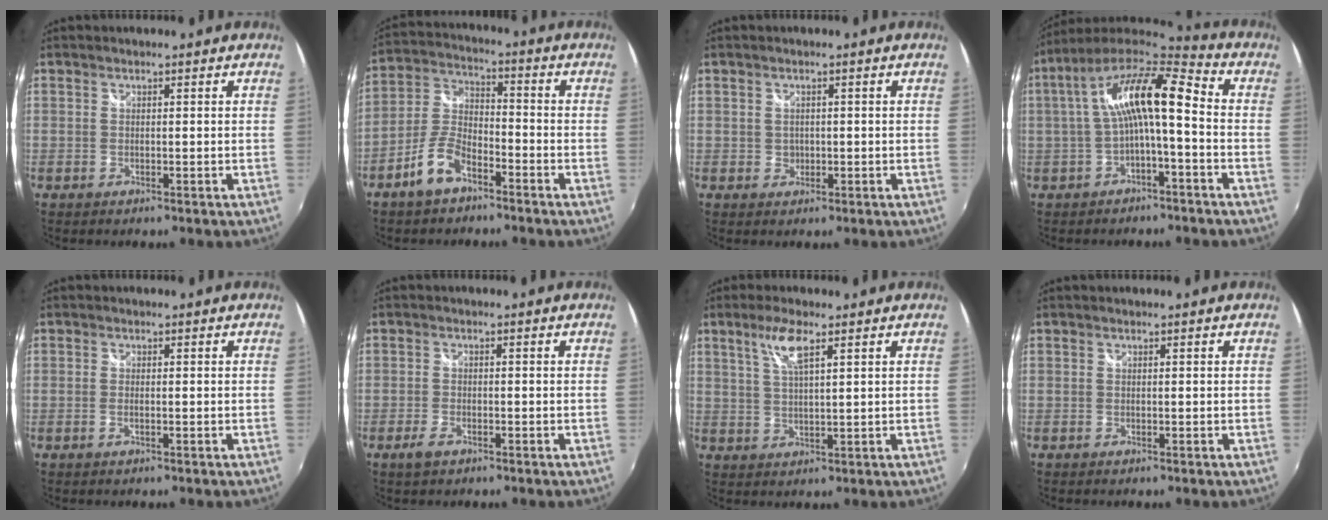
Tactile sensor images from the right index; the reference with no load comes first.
{"total": 8.7, "force": [-5.7, 3.7, 5.5], "torque": [-0.126, 0.012, -0.107]}
{"total": 1.7, "force": [0.0, 1.6, 0.4], "torque": [-0.003, 0.000, 0.000]}
{"total": 14.0, "force": [-0.6, 3.5, 13.6], "torque": [-0.260, 0.025, -0.014]}
{"total": 1.2, "force": [-0.3, 0.3, 1.1], "torque": [-0.023, -0.001, -0.007]}
{"total": 2.7, "force": [-1.8, 1.2, 1.7], "torque": [-0.040, -0.003, -0.034]}
{"total": 5.6, "force": [3.0, 1.0, 4.6], "torque": [-0.091, 0.004, 0.059]}
{"total": 0.0}